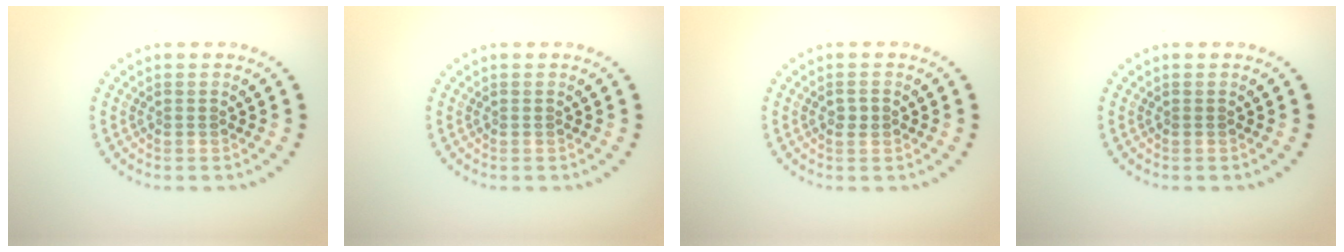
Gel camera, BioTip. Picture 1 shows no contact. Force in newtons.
{"total": 0.0}
{"total": 1.1, "press": 1.1, "slide": 0.2}
{"total": 0.0}